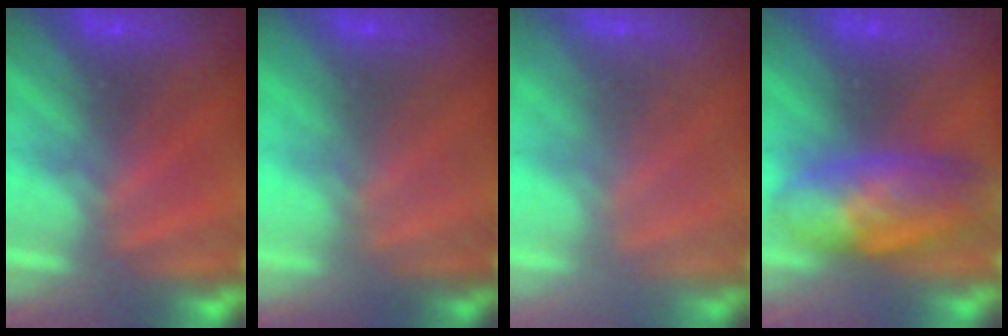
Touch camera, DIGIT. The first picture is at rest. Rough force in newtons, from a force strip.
{"total": 2.1}
{"total": 2.3}
{"total": 6.7}